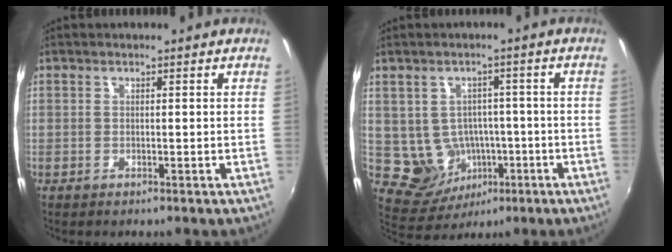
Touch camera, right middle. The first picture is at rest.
{"total": 9.9, "force": [-1.9, 9.0, 3.7], "torque": [-0.089, 0.006, 0.003]}